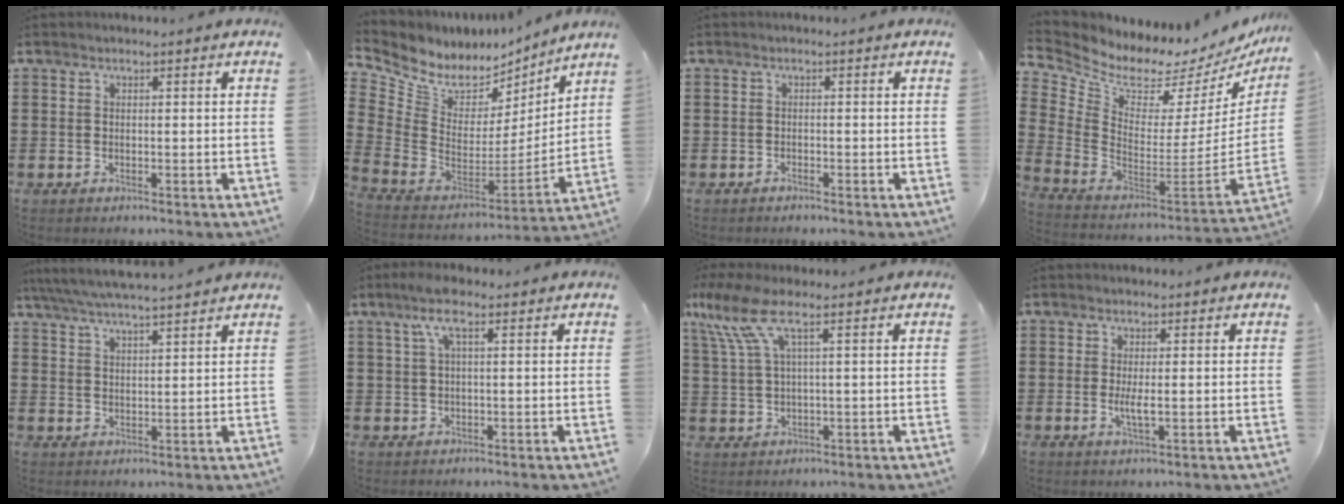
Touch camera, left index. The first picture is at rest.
{"total": 7.0, "force": [5.3, 4.0, 2.1], "torque": [-0.081, -0.045, 0.095]}
{"total": 0.8, "force": [-0.8, 0.0, 0.0], "torque": [-0.003, -0.001, -0.018]}
{"total": 4.0, "force": [3.3, 1.8, 1.2], "torque": [-0.055, -0.053, 0.051]}
{"total": 4.7, "force": [4.5, 0.1, 1.6], "torque": [-0.045, -0.018, 0.079]}
{"total": 4.2, "force": [1.6, 0.9, 3.8], "torque": [-0.077, 0.005, 0.026]}
{"total": 7.4, "force": [2.6, 1.7, 6.7], "torque": [-0.163, -0.005, 0.040]}
{"total": 2.7, "force": [-0.1, 0.4, 2.7], "torque": [-0.054, -0.007, -0.005]}